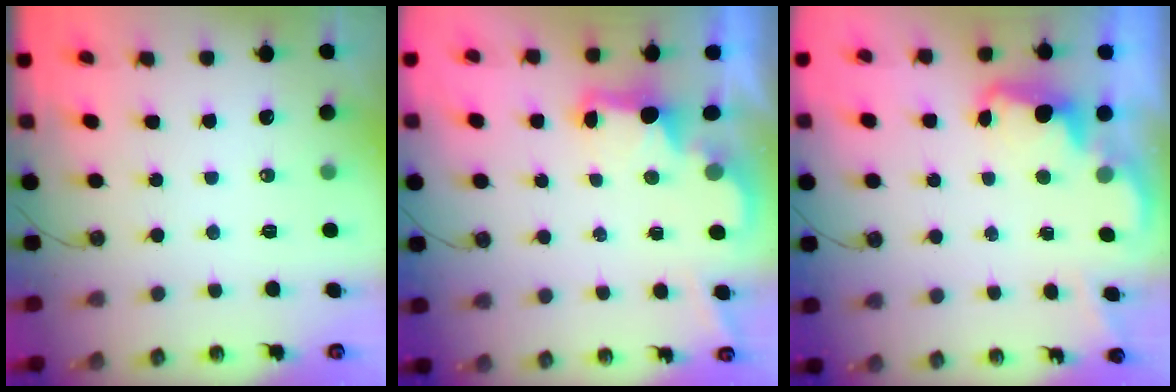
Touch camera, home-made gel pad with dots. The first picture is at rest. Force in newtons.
{"total": 2.4, "press": 2.2, "slide": 0.8}
{"total": 2.3, "press": 2.2, "slide": 0.6}